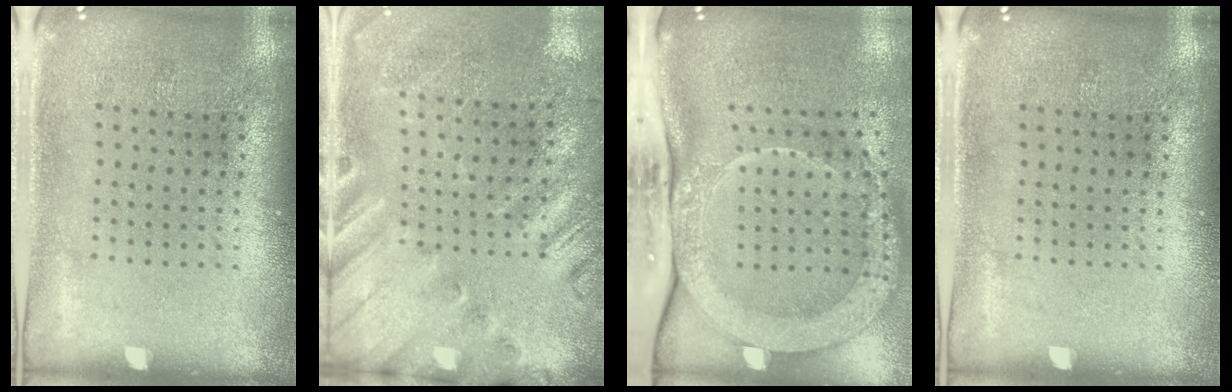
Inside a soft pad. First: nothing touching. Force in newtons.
{"total": 2.6, "press": 2.0, "slide": 1.6}
{"total": 3.3, "press": 2.3, "slide": 2.4}
{"total": 0.0}